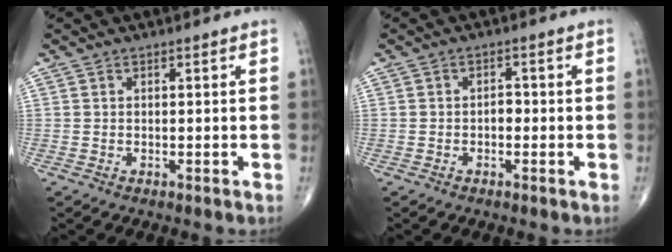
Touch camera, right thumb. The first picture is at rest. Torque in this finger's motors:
{"motor_torque": [0.43, 0.60, 0.49, 0.05, -0.01]}